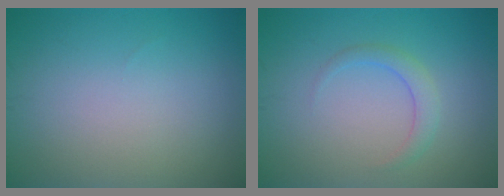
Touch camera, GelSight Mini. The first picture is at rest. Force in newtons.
{"total": 1.8, "press": 1.8, "slide": 0.1}